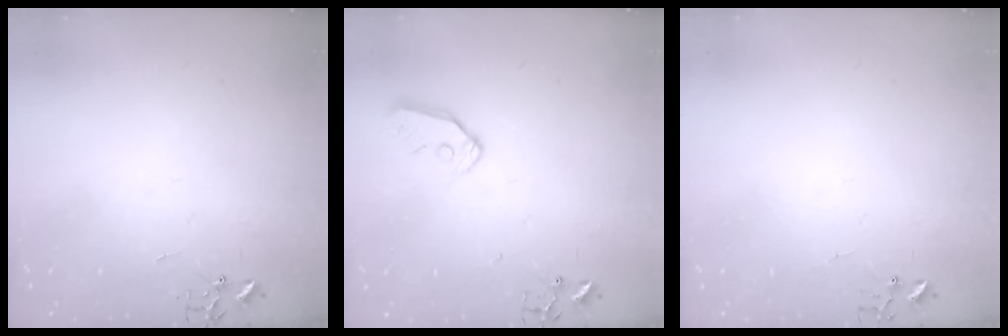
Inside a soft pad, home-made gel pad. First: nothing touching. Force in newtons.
{"total": 9.0, "press": 8.9, "slide": 0.9}
{"total": 5.0, "press": 5.0, "slide": 0.4}